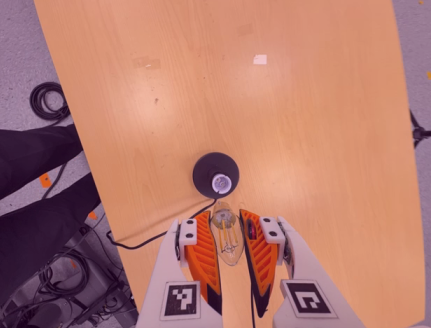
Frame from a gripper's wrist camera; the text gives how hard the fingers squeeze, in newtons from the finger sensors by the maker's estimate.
{"total": 23.5, "left": 25.5, "right": 21.4}